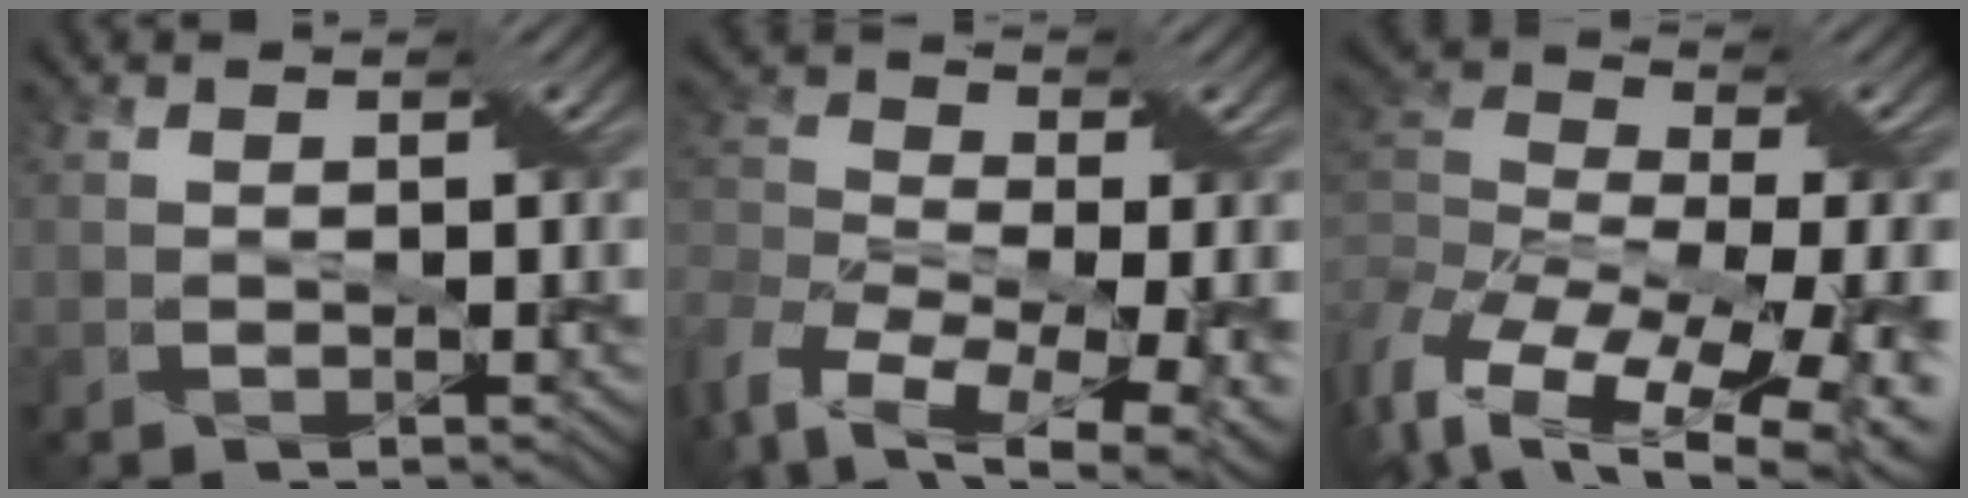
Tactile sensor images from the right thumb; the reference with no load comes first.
{"total": 13.7, "force": [-5.6, 8.1, 9.5], "torque": [-0.223, -0.012, -0.053]}
{"total": 17.4, "force": [-7.0, 8.7, 13.4], "torque": [-0.274, -0.018, -0.077]}